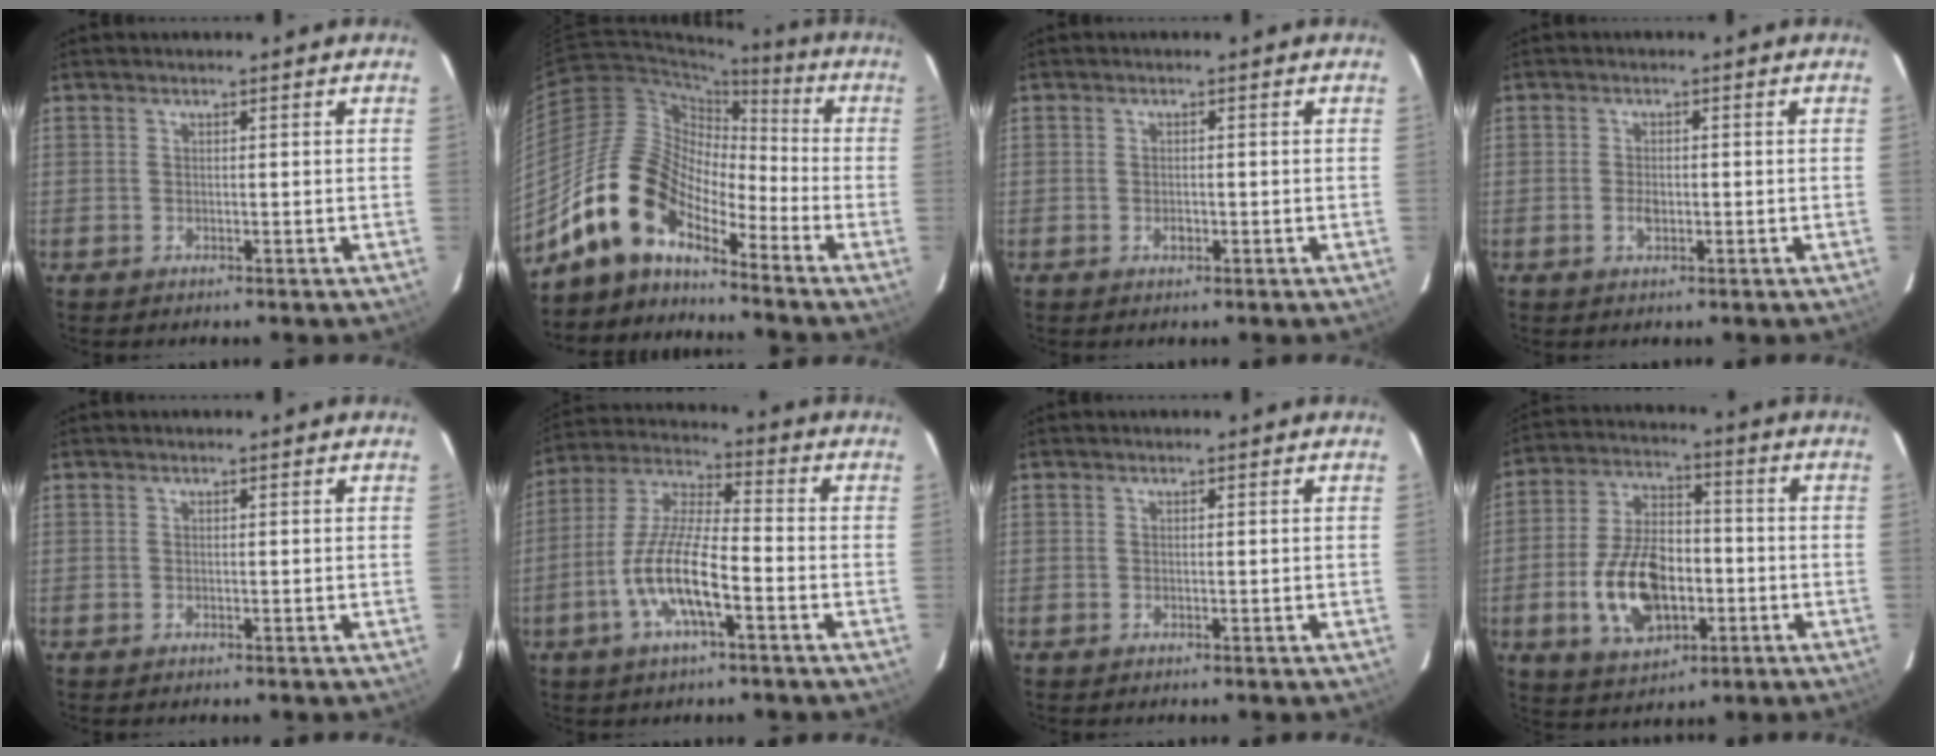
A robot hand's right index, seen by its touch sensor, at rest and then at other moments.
{"total": 12.9, "force": [-9.9, 5.5, 6.2], "torque": [-0.107, 0.020, -0.202]}
{"total": 1.3, "force": [-0.5, 0.9, 0.9], "torque": [-0.015, 0.002, -0.008]}
{"total": 2.3, "force": [-0.6, 1.4, 1.7], "torque": [-0.033, 0.001, -0.011]}
{"total": 0.0}
{"total": 12.1, "force": [-4.9, 3.0, 10.7], "torque": [-0.224, -0.004, -0.095]}
{"total": 0.0}
{"total": 15.3, "force": [-4.2, 9.1, 11.6], "torque": [-0.234, 0.011, -0.061]}